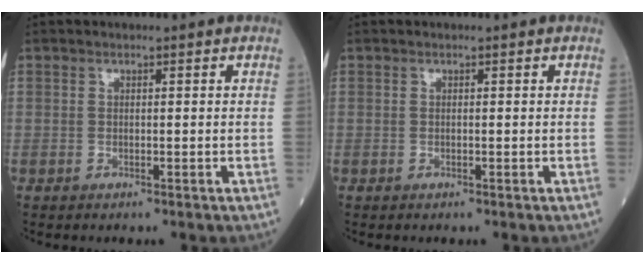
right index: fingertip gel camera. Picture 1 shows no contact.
{"total": 0.0}